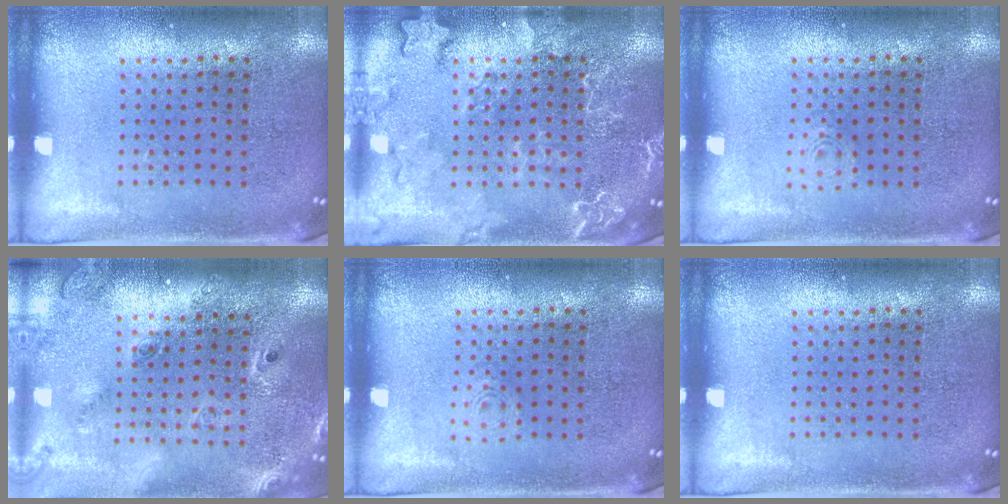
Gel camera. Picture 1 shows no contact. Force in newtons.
{"total": 3.4, "press": 3.4, "slide": 0.5}
{"total": 0.8, "press": 0.8, "slide": 0.2}
{"total": 2.3, "press": 1.7, "slide": 1.5}
{"total": 0.8, "press": 0.8, "slide": 0.2}
{"total": 0.0}